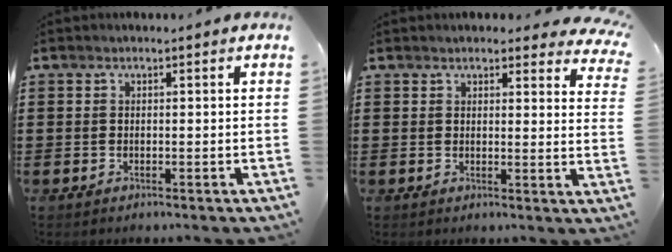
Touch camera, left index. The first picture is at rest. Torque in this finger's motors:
{"motor_torque": [2.14, 0.00, 0.52, 0.05]}